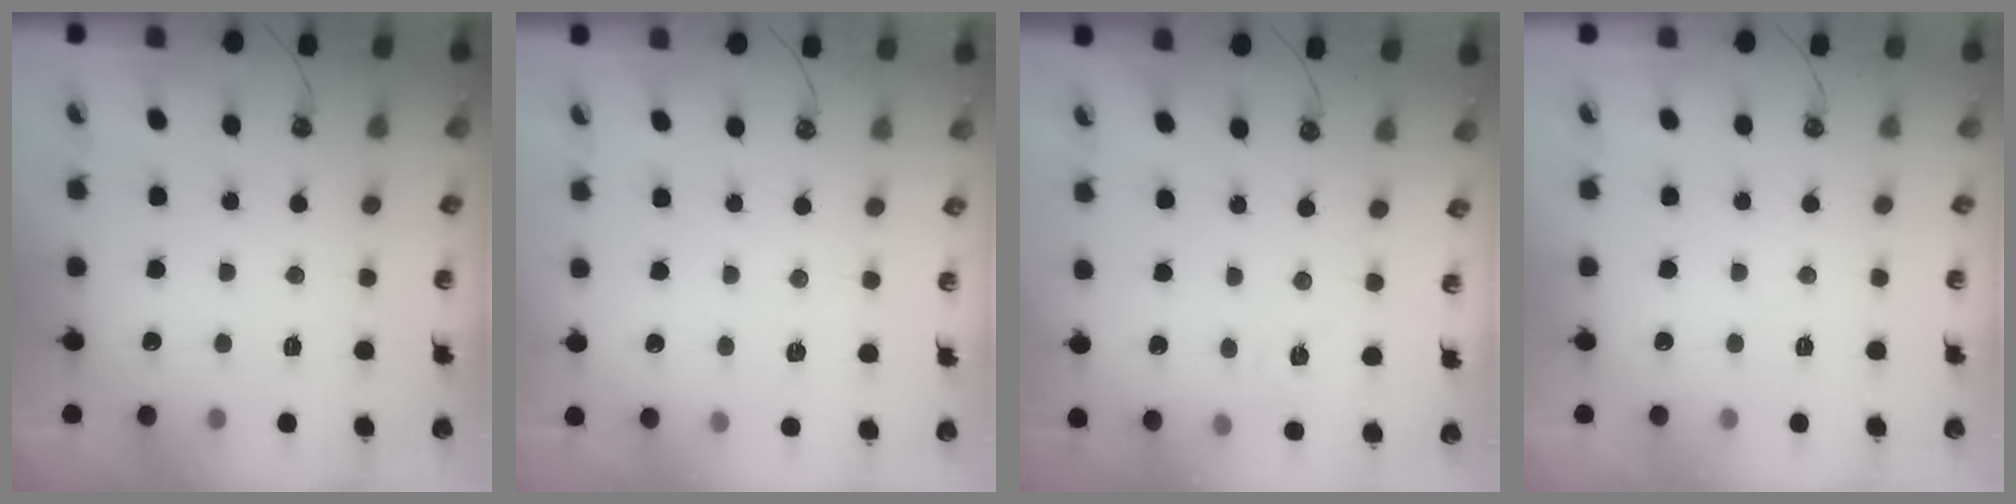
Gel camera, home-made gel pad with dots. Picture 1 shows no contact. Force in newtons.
{"total": 3.0, "press": 3.0, "slide": 0.4}
{"total": 4.6, "press": 4.6, "slide": 0.7}
{"total": 0.0}